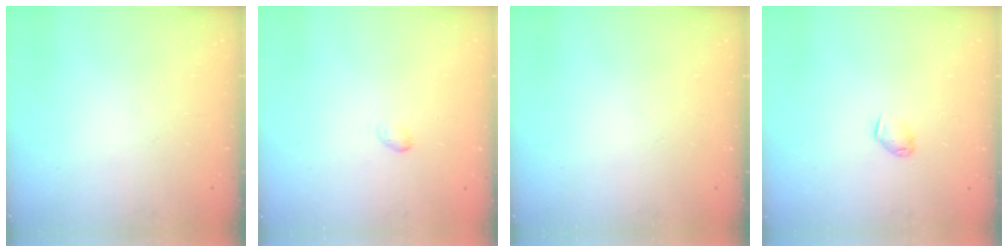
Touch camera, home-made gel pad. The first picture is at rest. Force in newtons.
{"total": 2.7, "press": 2.6, "slide": 0.5}
{"total": 0.0}
{"total": 3.9, "press": 3.8, "slide": 0.7}